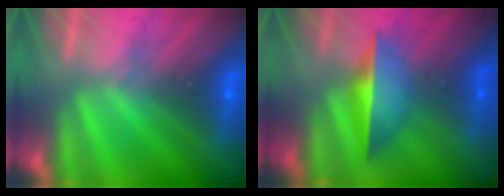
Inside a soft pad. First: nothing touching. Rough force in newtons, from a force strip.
{"total": 1.7}